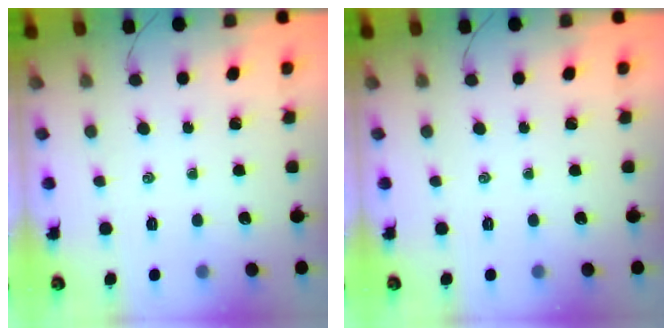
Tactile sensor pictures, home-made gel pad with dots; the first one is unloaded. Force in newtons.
{"total": 0.0}